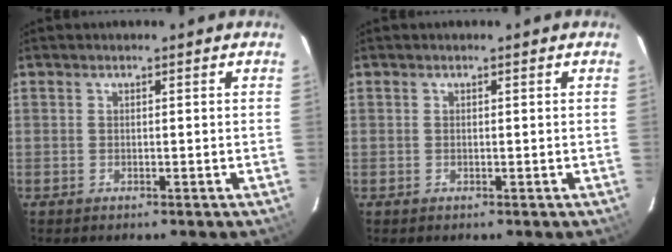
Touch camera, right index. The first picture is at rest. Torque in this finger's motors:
{"motor_torque": [0.00, 0.00, 0.00, 0.00]}